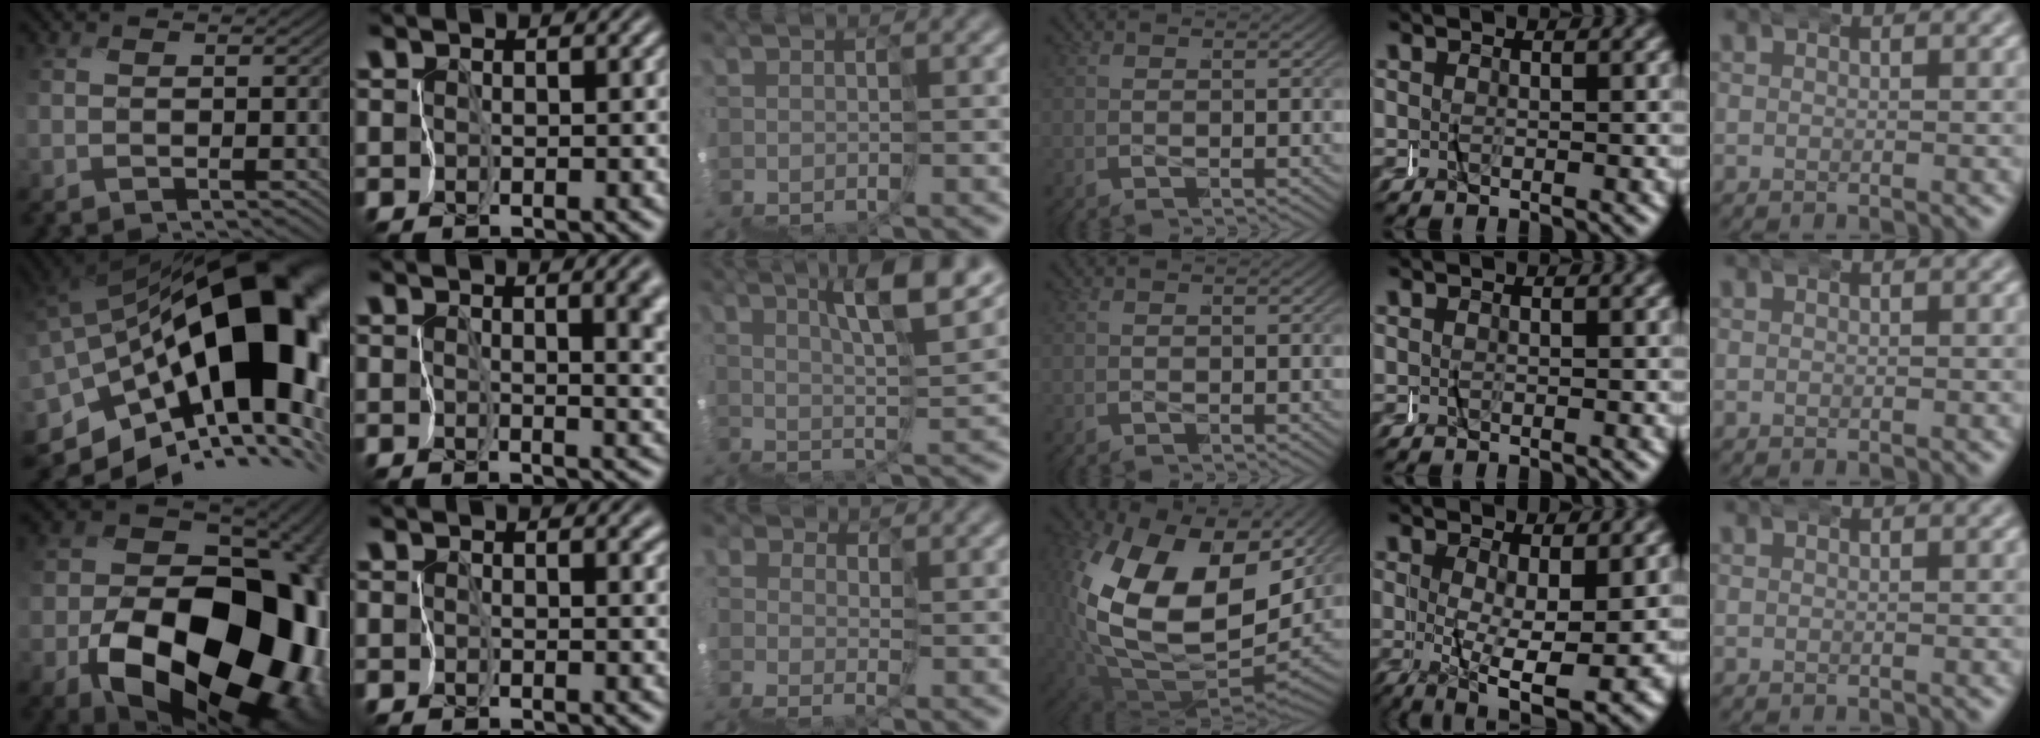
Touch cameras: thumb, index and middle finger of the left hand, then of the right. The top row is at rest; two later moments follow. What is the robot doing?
{"motion": "wrap", "object": "masking tape"}